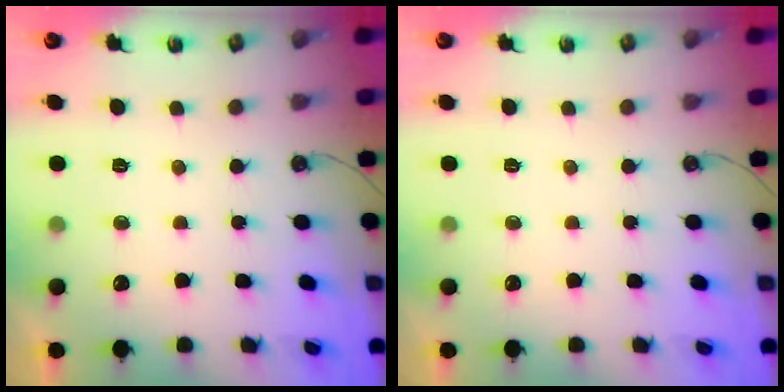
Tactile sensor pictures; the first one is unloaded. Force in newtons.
{"total": 0.0}